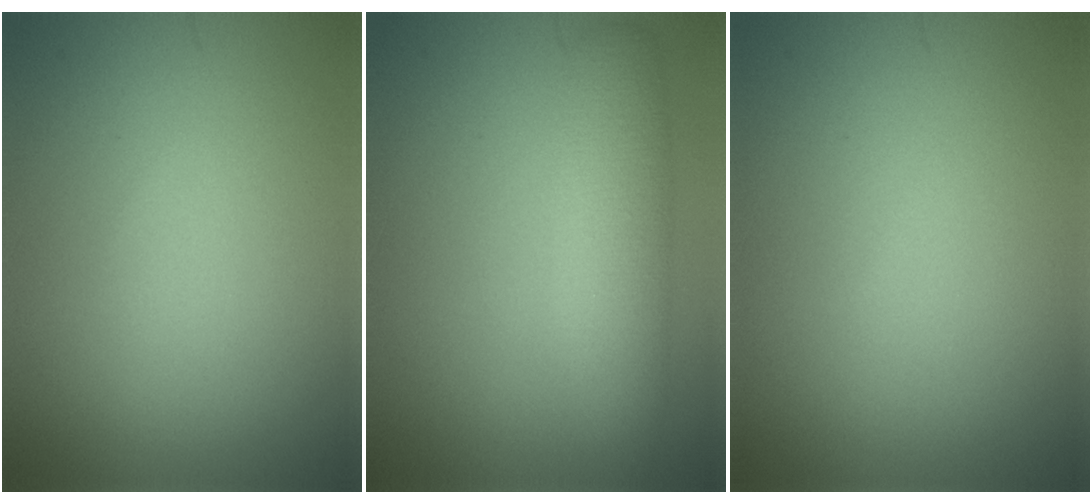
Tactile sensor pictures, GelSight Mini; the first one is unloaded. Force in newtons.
{"total": 5.2, "press": 5.2, "slide": 0.4}
{"total": 0.0}